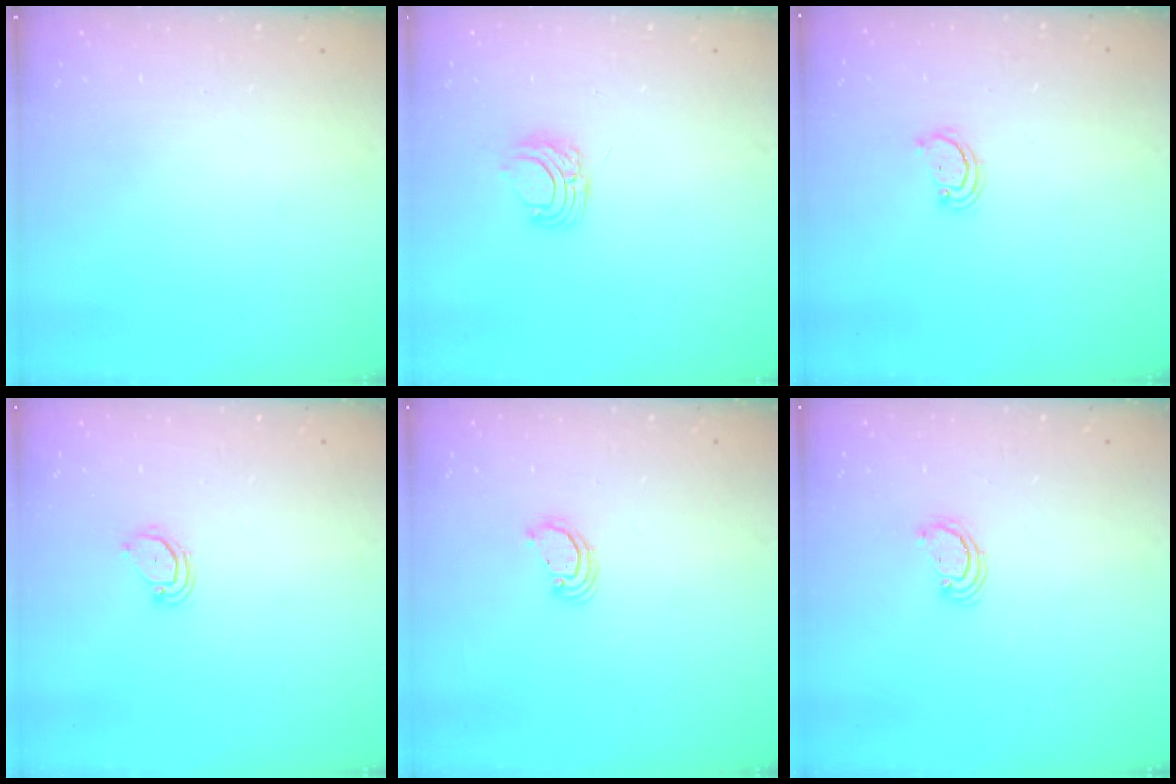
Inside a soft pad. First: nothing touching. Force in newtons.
{"total": 6.6, "press": 6.6, "slide": 0.5}
{"total": 2.6, "press": 2.6, "slide": 0.3}
{"total": 3.4, "press": 3.4, "slide": 0.2}
{"total": 3.6, "press": 3.6, "slide": 0.2}
{"total": 2.6, "press": 2.5, "slide": 0.2}